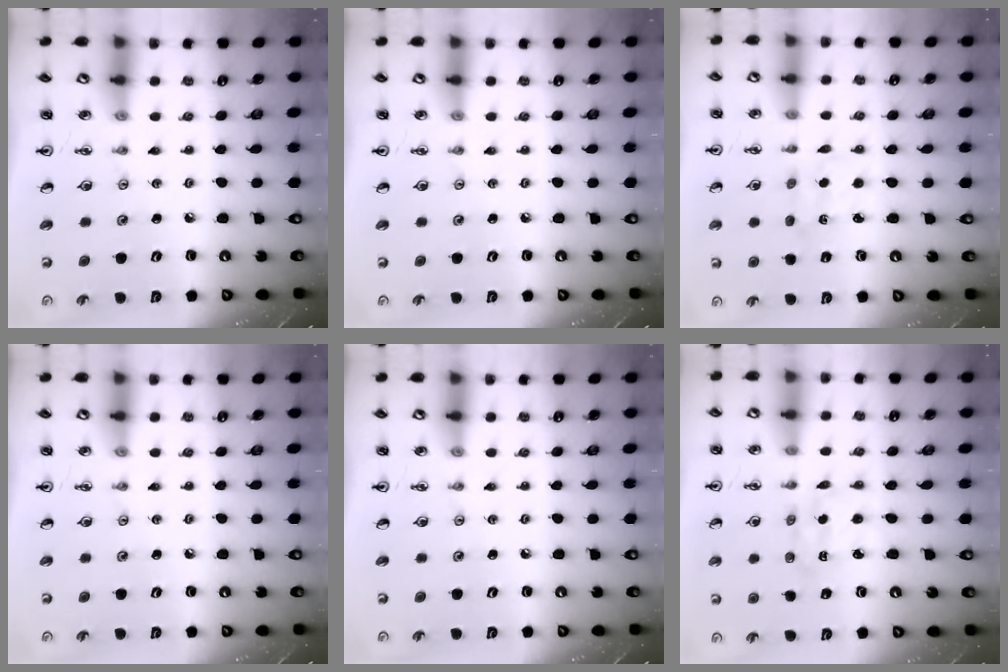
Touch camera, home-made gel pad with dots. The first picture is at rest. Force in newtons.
{"total": 0.0}
{"total": 1.8, "press": 1.6, "slide": 0.7}
{"total": 0.0}
{"total": 0.0}
{"total": 1.9, "press": 1.8, "slide": 0.6}